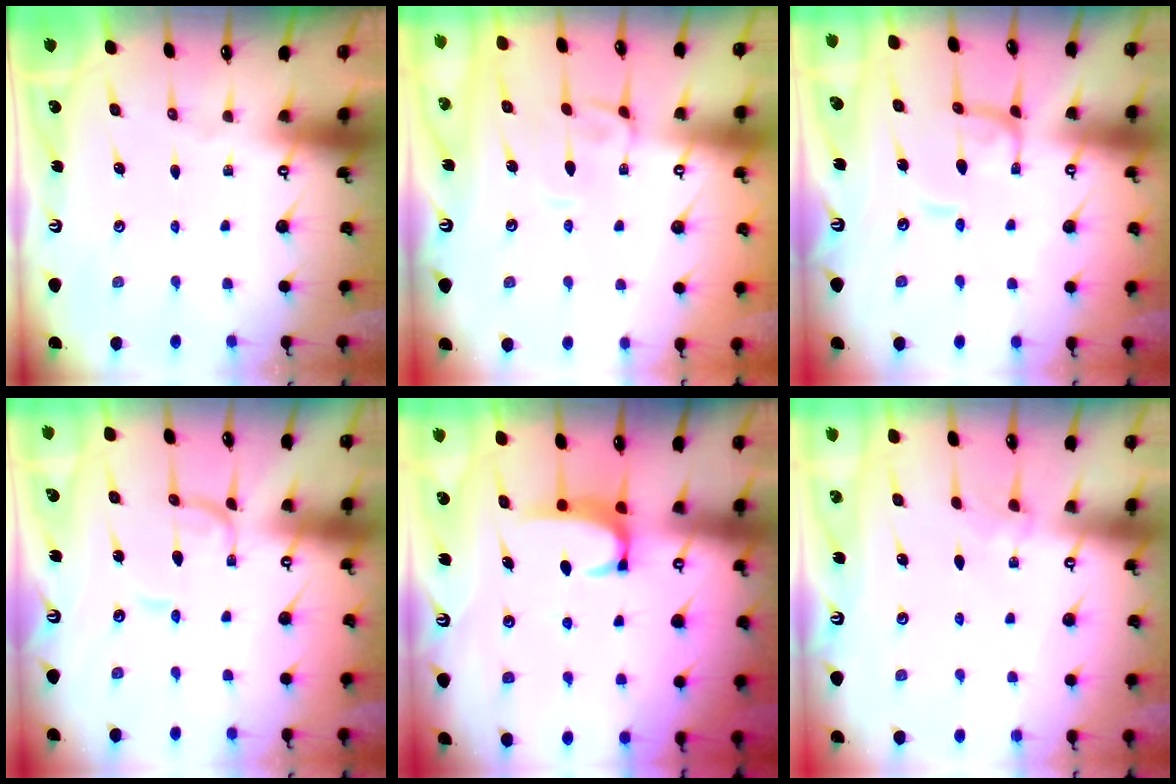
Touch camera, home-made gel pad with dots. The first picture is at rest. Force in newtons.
{"total": 2.5, "press": 2.4, "slide": 0.7}
{"total": 0.0}
{"total": 1.3, "press": 1.3, "slide": 0.1}
{"total": 2.4, "press": 2.4, "slide": 0.6}
{"total": 2.8, "press": 2.8, "slide": 0.3}